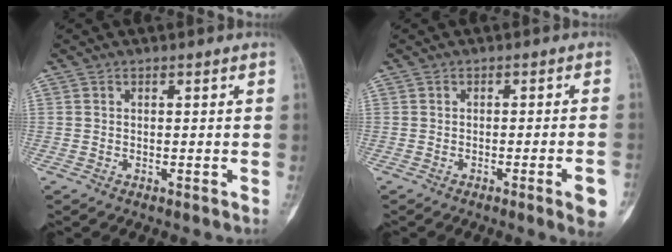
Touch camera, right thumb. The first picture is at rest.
{"total": 5.4, "force": [-2.3, 0.2, 4.8], "torque": [-0.065, 0.002, -0.031]}